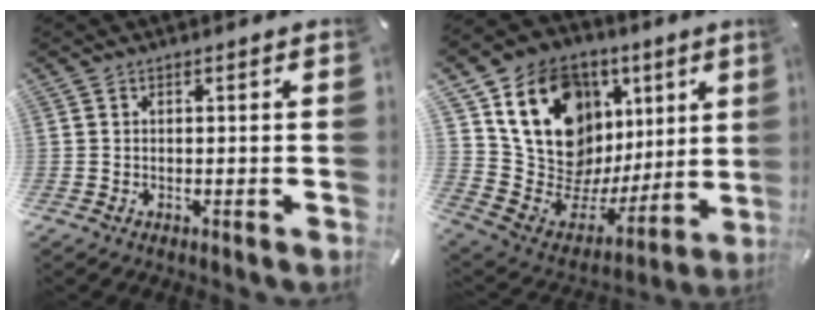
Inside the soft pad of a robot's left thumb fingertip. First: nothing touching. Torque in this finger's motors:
{"motor_torque": [2.50, 2.51, 1.48, -1.29, 0.15]}